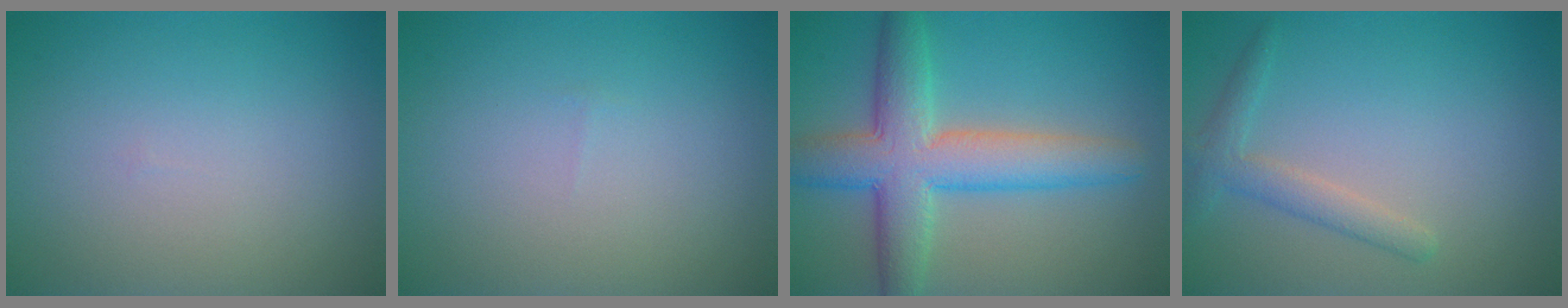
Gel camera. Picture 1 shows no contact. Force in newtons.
{"total": 0.0}
{"total": 7.6, "press": 7.6, "slide": 0.2}
{"total": 2.2, "press": 2.2, "slide": 0.1}